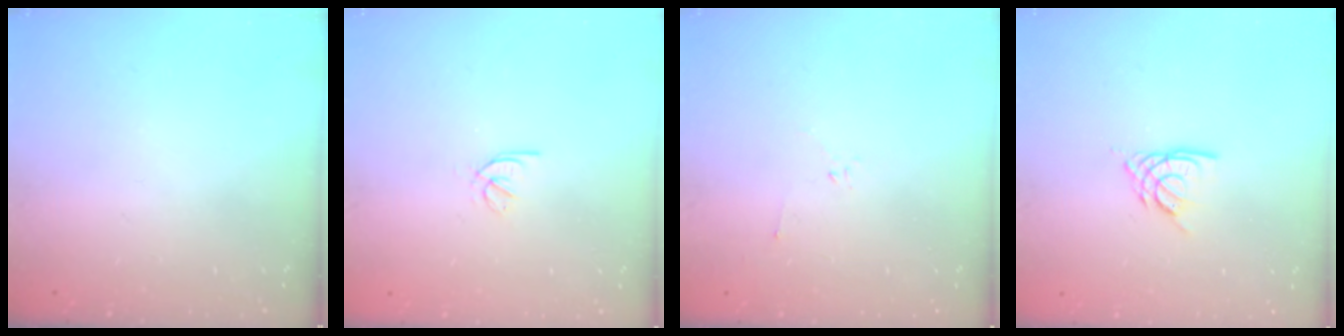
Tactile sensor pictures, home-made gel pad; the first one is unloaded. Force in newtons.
{"total": 2.3, "press": 2.2, "slide": 0.5}
{"total": 2.2, "press": 2.1, "slide": 0.7}
{"total": 6.0, "press": 6.0, "slide": 0.6}